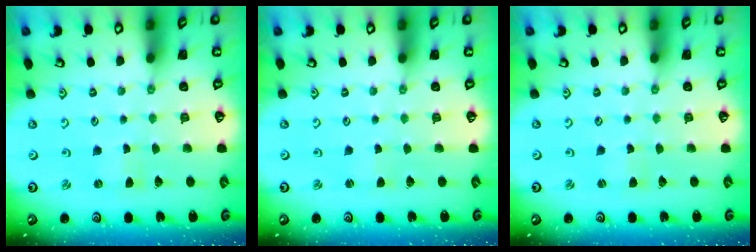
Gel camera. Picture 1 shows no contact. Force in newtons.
{"total": 0.8, "press": 0.8, "slide": 0.1}
{"total": 1.7, "press": 1.6, "slide": 0.3}